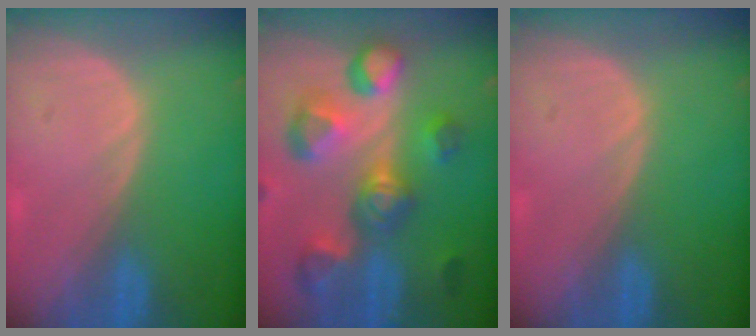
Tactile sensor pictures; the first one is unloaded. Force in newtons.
{"total": 11.3, "press": 10.1, "slide": 5.1}
{"total": 0.0}